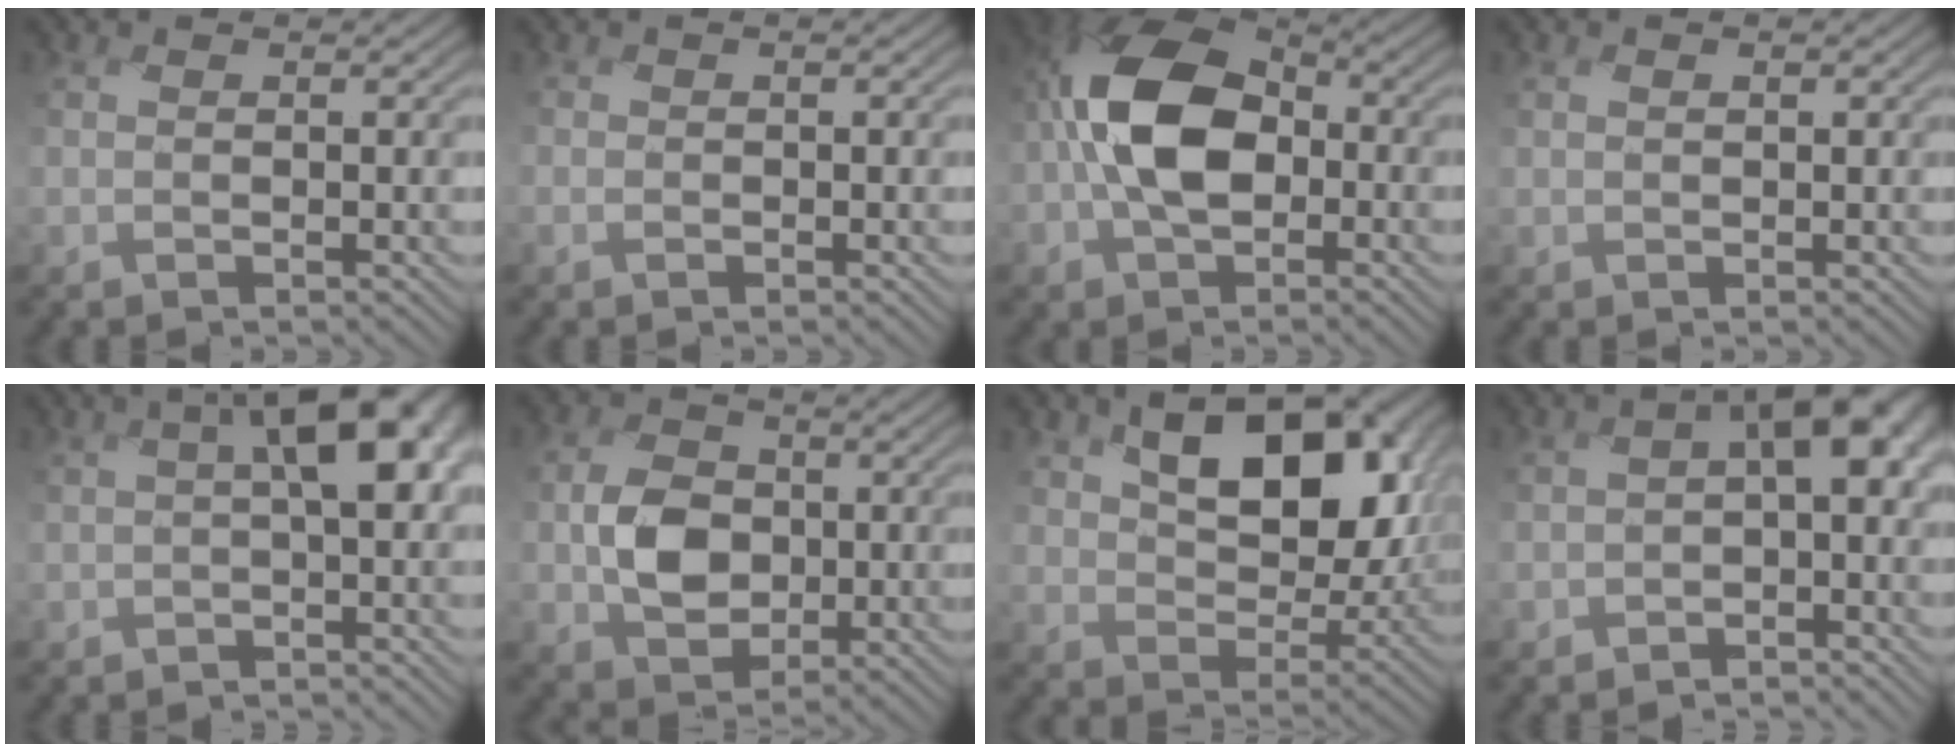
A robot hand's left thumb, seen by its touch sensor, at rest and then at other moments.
{"total": 0.6, "force": [-0.6, 0.2, -0.2], "torque": [0.009, -0.002, -0.011]}
{"total": 12.0, "force": [-1.6, 7.9, 8.8], "torque": [-0.192, 0.014, -0.052]}
{"total": 0.6, "force": [0.1, 0.4, 0.5], "torque": [-0.007, 0.000, 0.003]}
{"total": 6.6, "force": [0.3, 2.9, 6.0], "torque": [-0.095, 0.004, -0.002]}
{"total": 5.8, "force": [-1.1, 4.6, 3.3], "torque": [-0.064, 0.001, -0.030]}
{"total": 12.4, "force": [3.9, 7.9, 8.7], "torque": [-0.145, -0.007, 0.072]}
{"total": 7.3, "force": [-1.2, 4.5, 5.6], "torque": [-0.093, -0.011, -0.030]}